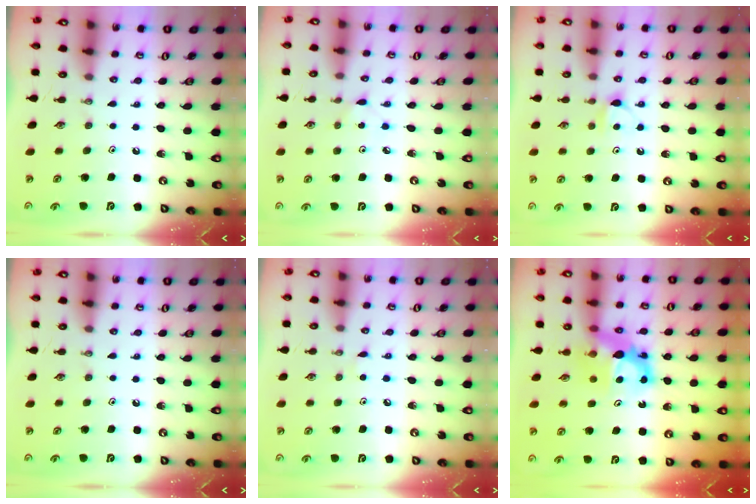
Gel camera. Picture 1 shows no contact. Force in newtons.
{"total": 2.3, "press": 2.3, "slide": 0.3}
{"total": 6.0, "press": 6.0, "slide": 0.8}
{"total": 0.0}
{"total": 2.7, "press": 2.7, "slide": 0.4}
{"total": 8.1, "press": 8.1, "slide": 0.5}